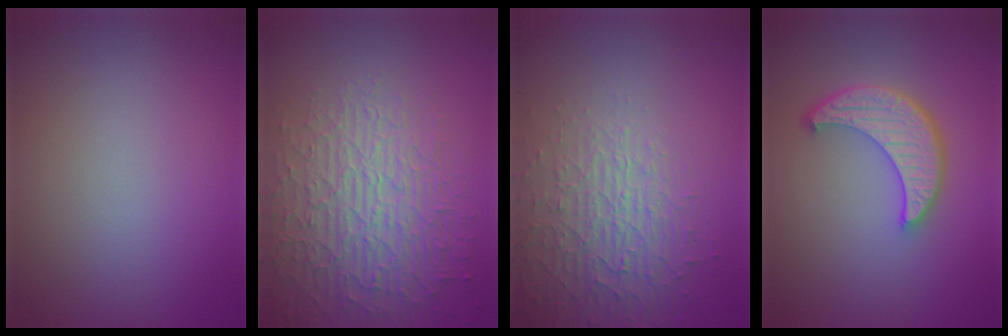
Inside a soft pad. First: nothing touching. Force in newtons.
{"total": 7.3, "press": 5.3, "slide": 4.9}
{"total": 4.5, "press": 3.6, "slide": 2.7}
{"total": 5.6, "press": 4.2, "slide": 3.6}